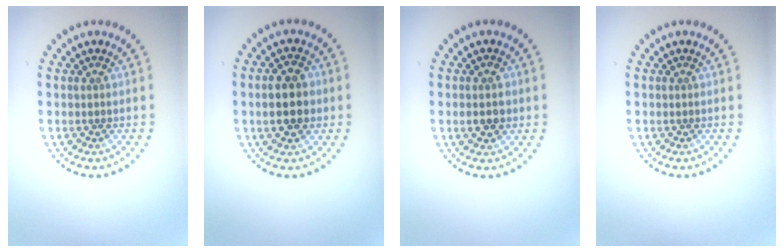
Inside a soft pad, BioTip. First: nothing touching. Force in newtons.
{"total": 4.5, "press": 4.5, "slide": 0.1}
{"total": 2.8, "press": 2.8, "slide": 0.1}
{"total": 0.0}